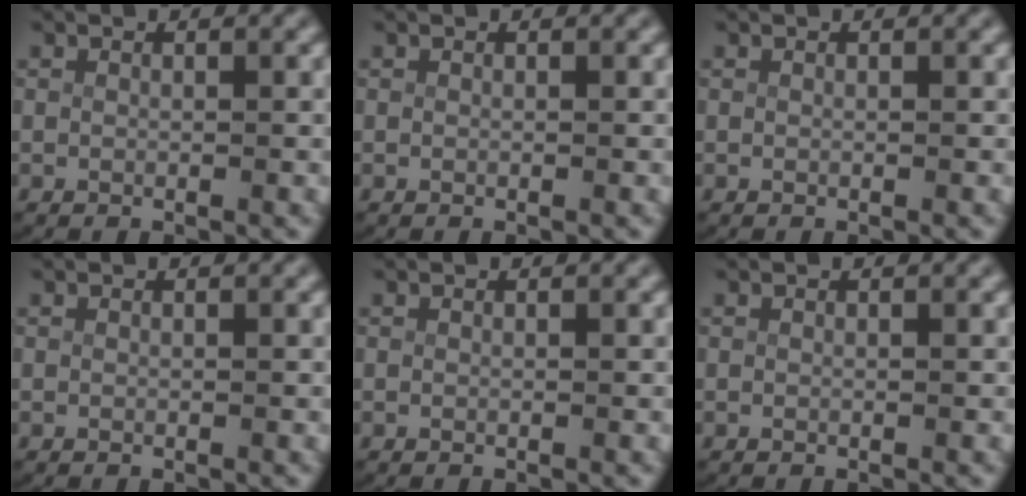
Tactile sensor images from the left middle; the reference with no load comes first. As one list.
[{"total": 0.0}, {"total": 0.0}, {"total": 0.0}, {"total": 0.0}, {"total": 0.0}]